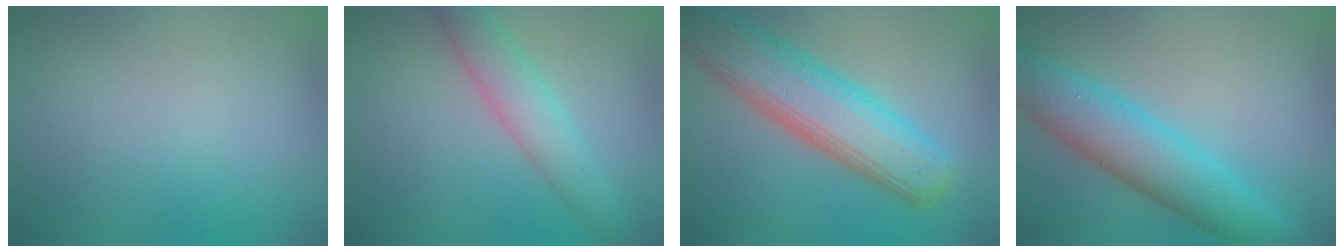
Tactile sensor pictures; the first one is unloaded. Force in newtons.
{"total": 3.9, "press": 3.9, "slide": 0.0}
{"total": 9.1, "press": 9.0, "slide": 0.9}
{"total": 7.0, "press": 7.0, "slide": 0.1}